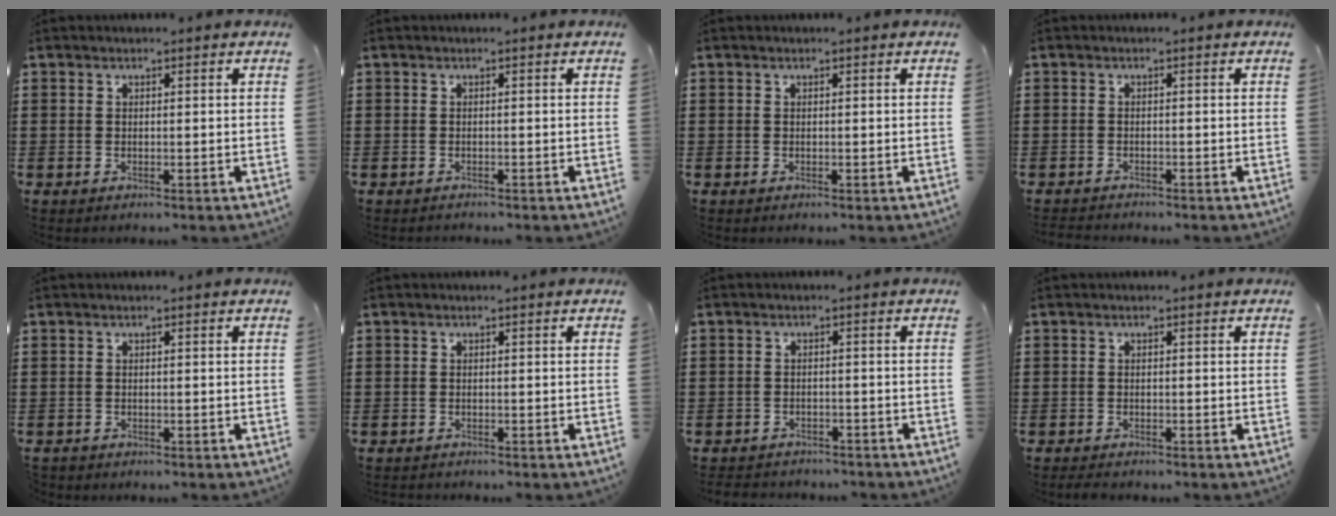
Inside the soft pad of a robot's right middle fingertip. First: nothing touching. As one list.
[{"total": 0.6, "force": [-0.5, 0.2, -0.1], "torque": [0.003, 0.004, -0.013]}, {"total": 0.0}, {"total": 1.2, "force": [-1.2, 0.2, -0.1], "torque": [-0.002, 0.001, -0.026]}, {"total": 0.5, "force": [-0.5, 0.1, -0.1], "torque": [0.000, 0.001, -0.012]}, {"total": 0.9, "force": [-0.8, 0.3, -0.2], "torque": [0.002, 0.003, -0.019]}, {"total": 2.3, "force": [-2.3, 0.5, -0.4], "torque": [-0.001, 0.001, -0.052]}, {"total": 1.1, "force": [-1.0, 0.4, 0.0], "torque": [-0.002, 0.002, -0.023]}]